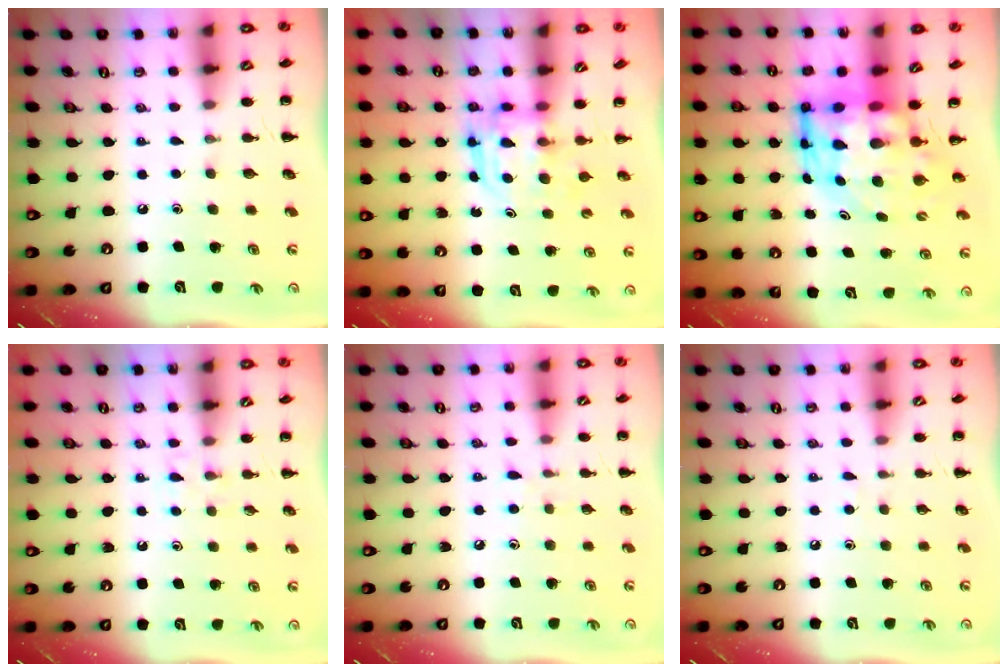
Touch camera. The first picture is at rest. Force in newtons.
{"total": 3.1, "press": 3.1, "slide": 0.2}
{"total": 9.5, "press": 9.0, "slide": 2.9}
{"total": 2.2, "press": 2.0, "slide": 1.0}
{"total": 4.2, "press": 3.8, "slide": 1.9}
{"total": 2.9, "press": 2.8, "slide": 1.0}